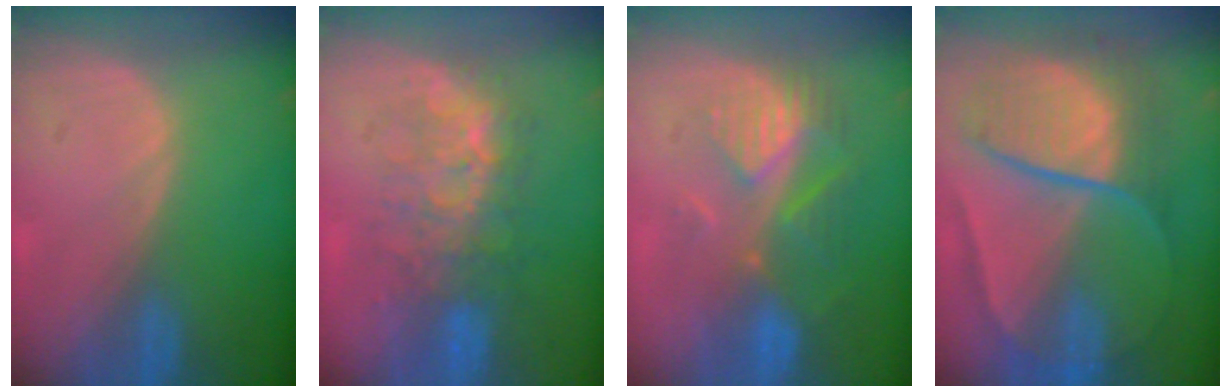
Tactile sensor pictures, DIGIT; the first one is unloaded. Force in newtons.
{"total": 7.9, "press": 7.7, "slide": 1.4}
{"total": 8.8, "press": 7.9, "slide": 3.8}
{"total": 10.2, "press": 10.2, "slide": 1.0}